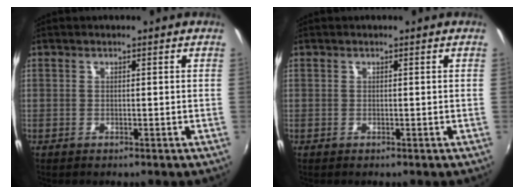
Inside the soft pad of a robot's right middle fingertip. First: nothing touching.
{"total": 0.0}